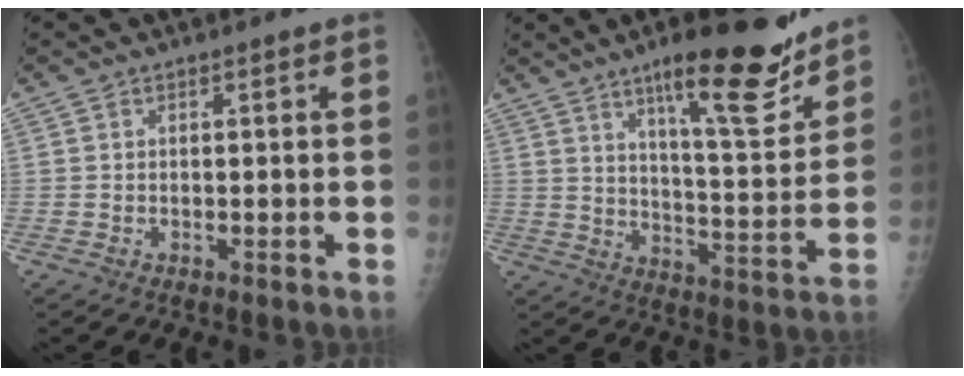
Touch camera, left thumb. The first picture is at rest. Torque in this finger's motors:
{"motor_torque": [1.54, -0.44, 1.23, -0.85, 0.20]}